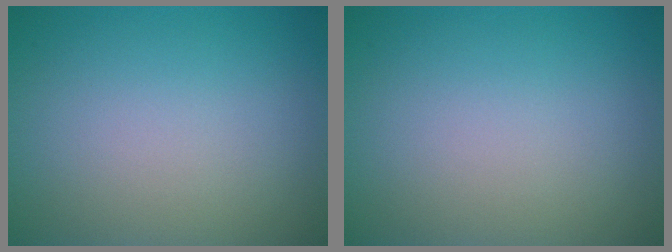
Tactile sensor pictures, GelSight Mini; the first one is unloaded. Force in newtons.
{"total": 0.0}